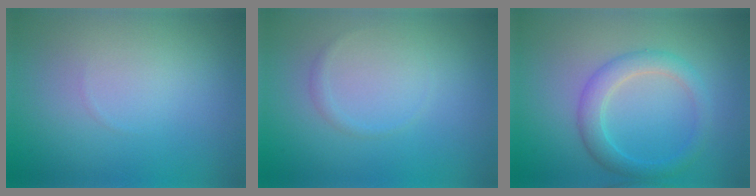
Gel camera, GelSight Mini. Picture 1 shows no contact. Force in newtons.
{"total": 0.6, "press": 0.6, "slide": 0.0}
{"total": 3.0, "press": 3.0, "slide": 0.1}